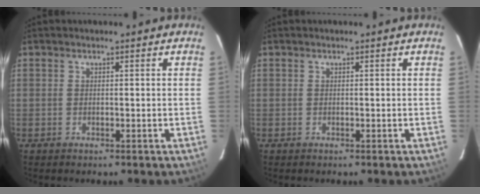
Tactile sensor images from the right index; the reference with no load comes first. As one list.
[{"total": 0.0}]